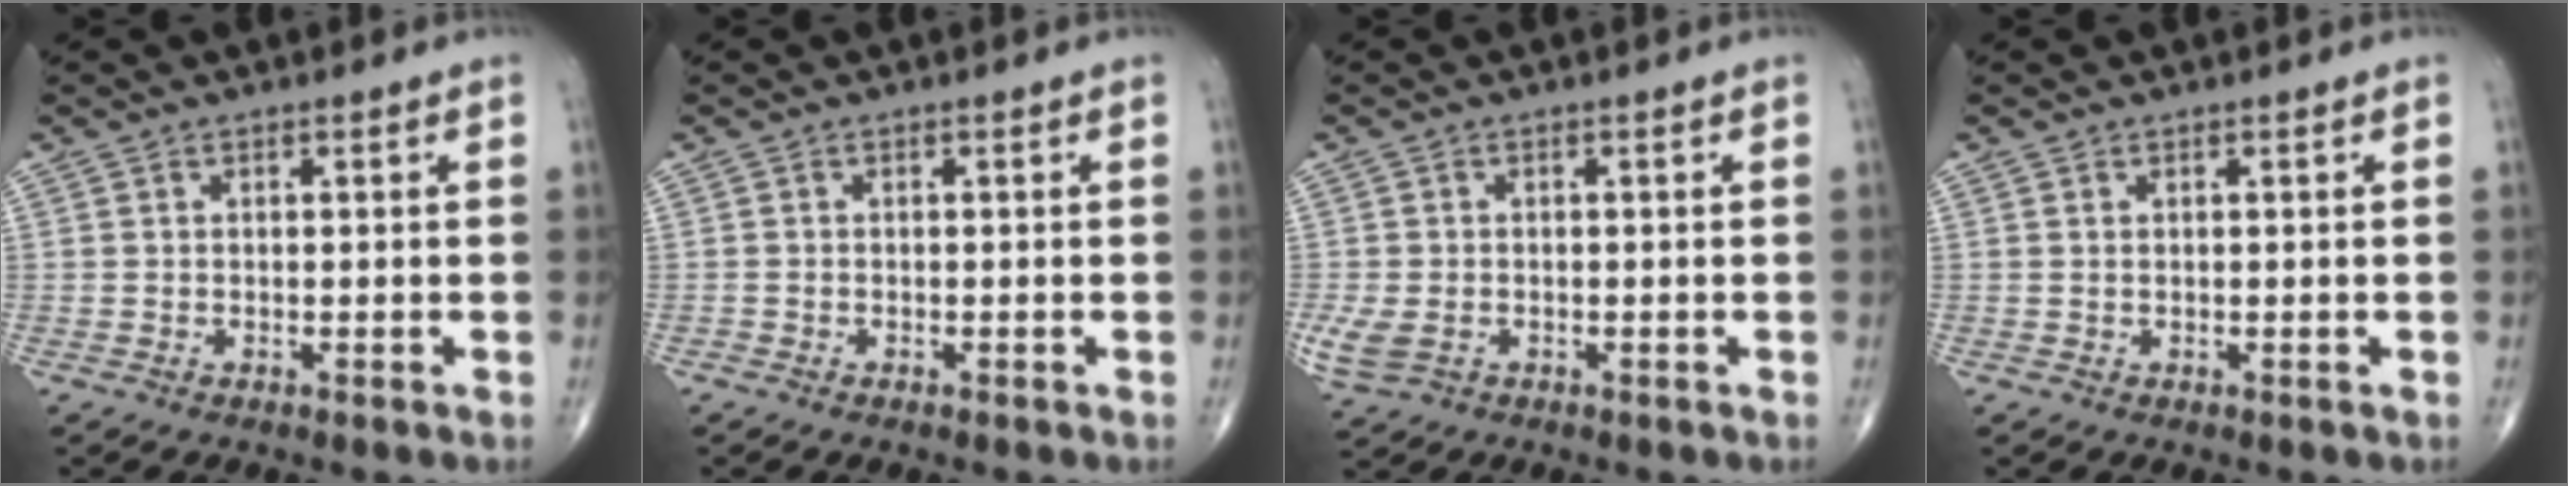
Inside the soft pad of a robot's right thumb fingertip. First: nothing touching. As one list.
[{"total": 0.0}, {"total": 4.1, "force": [-1.1, 2.8, 2.7], "torque": [-0.071, 0.000, -0.014]}, {"total": 0.0}]